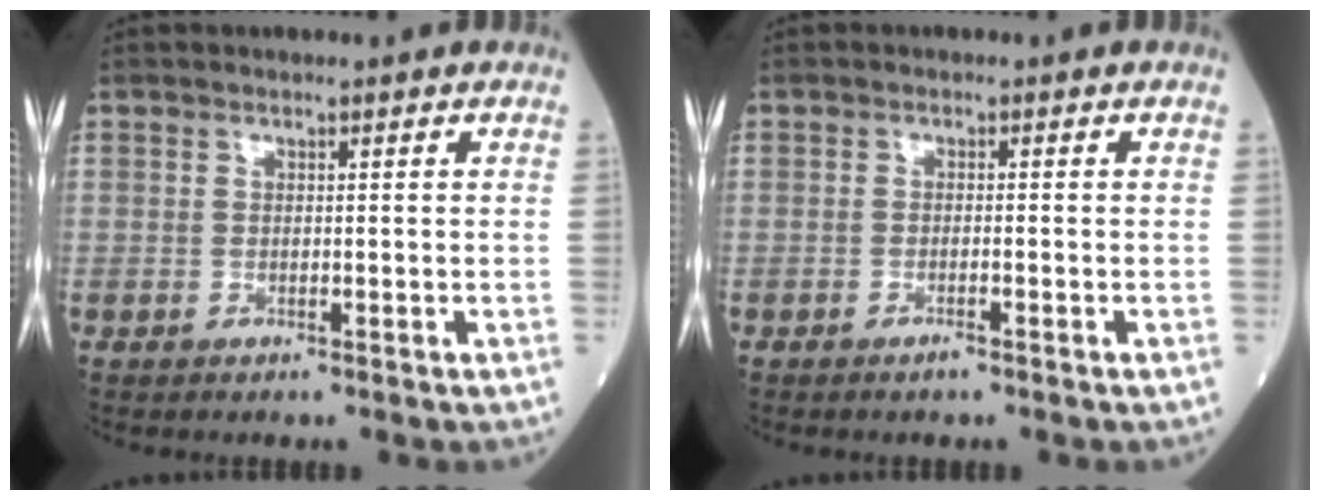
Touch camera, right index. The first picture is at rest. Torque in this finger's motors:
{"motor_torque": [0.29, 0.03, 0.09, 0.00]}